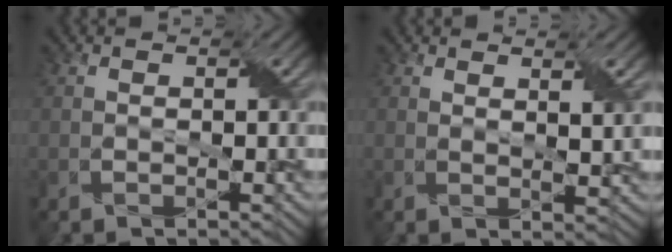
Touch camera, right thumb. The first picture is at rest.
{"total": 3.2, "force": [2.0, 0.4, 2.4], "torque": [-0.050, -0.002, 0.037]}